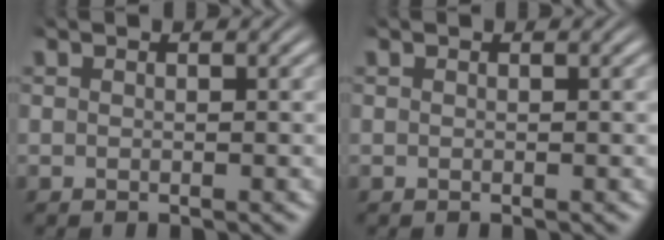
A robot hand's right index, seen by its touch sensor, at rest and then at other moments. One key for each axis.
{"total": 0.0}